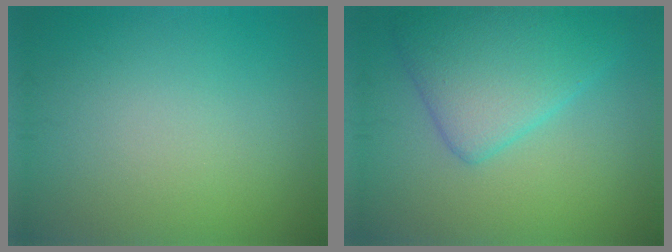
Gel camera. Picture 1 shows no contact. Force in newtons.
{"total": 5.9, "press": 5.9, "slide": 0.2}